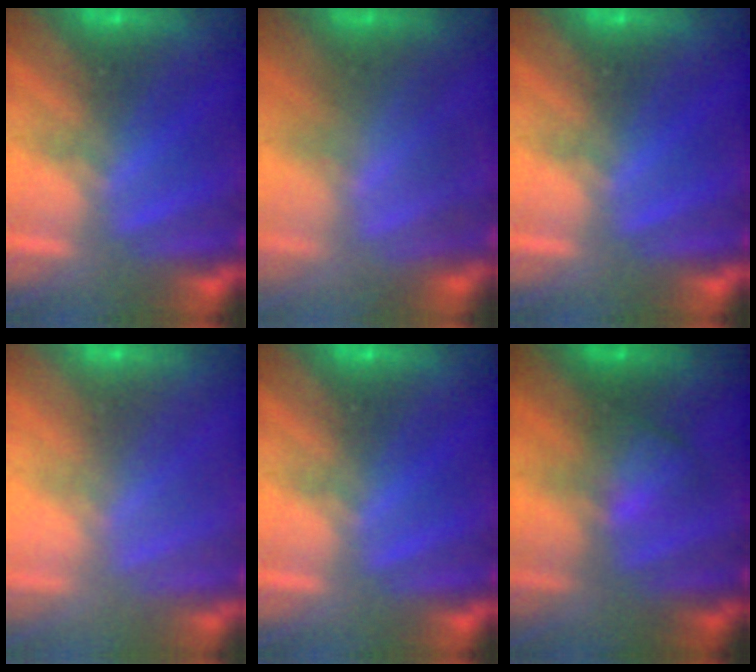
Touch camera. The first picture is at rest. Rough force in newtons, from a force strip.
{"total": 3.3}
{"total": 0.0}
{"total": 2.7}
{"total": 0.0}
{"total": 2.0}